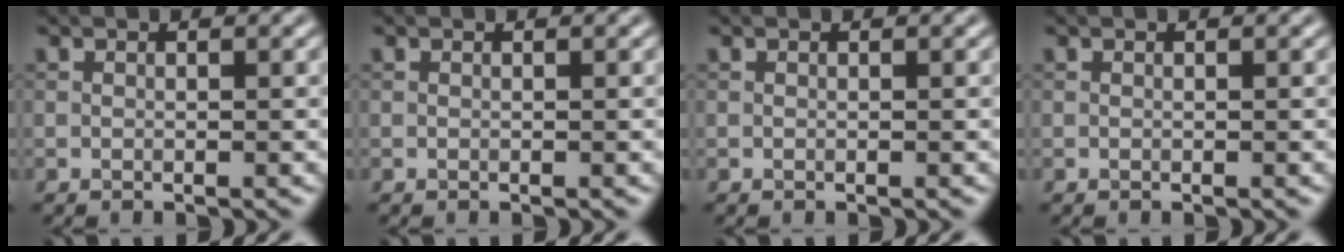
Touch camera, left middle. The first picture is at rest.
{"total": 0.0}
{"total": 0.0}
{"total": 0.0}